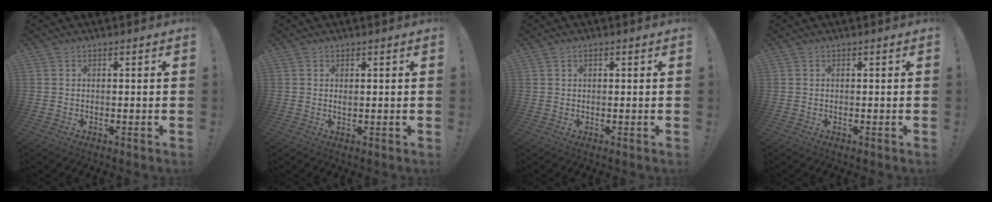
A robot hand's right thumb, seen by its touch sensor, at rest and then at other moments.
{"total": 0.8, "force": [0.4, 0.4, 0.5], "torque": [-0.005, -0.001, 0.006]}
{"total": 0.7, "force": [0.3, 0.6, 0.3], "torque": [0.000, 0.000, 0.004]}
{"total": 0.0}